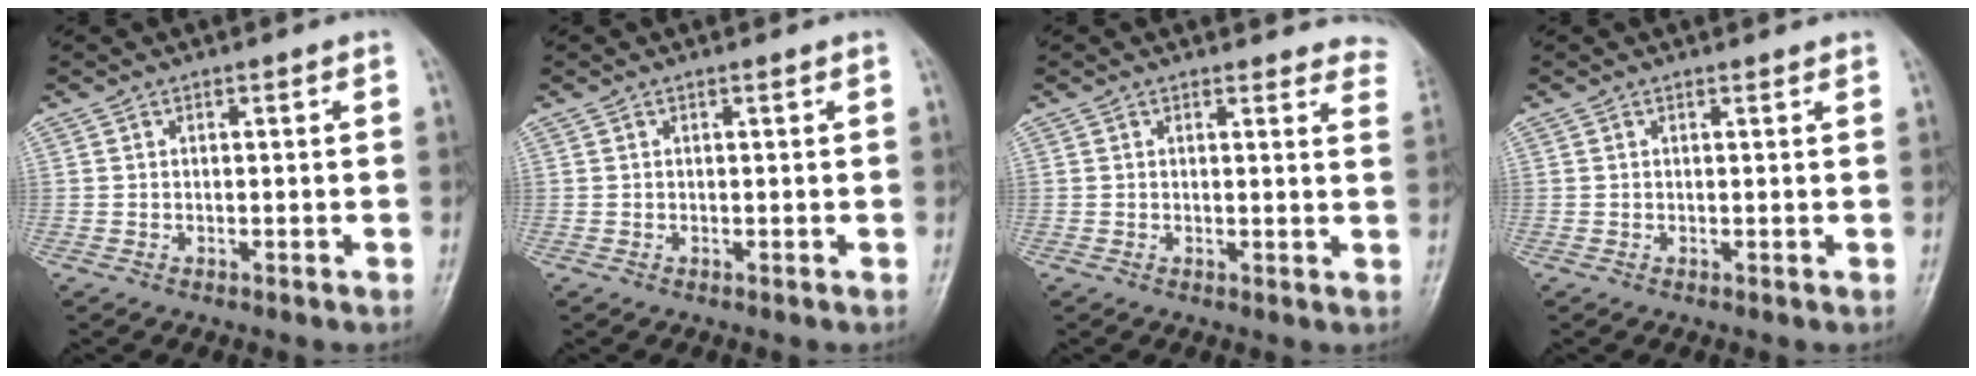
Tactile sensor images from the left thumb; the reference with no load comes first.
{"total": 0.0}
{"total": 9.1, "force": [8.7, 2.5, 0.6], "torque": [0.045, -0.050, 0.058]}
{"total": 0.7, "force": [0.7, 0.1, 0.2], "torque": [-0.004, -0.002, 0.008]}